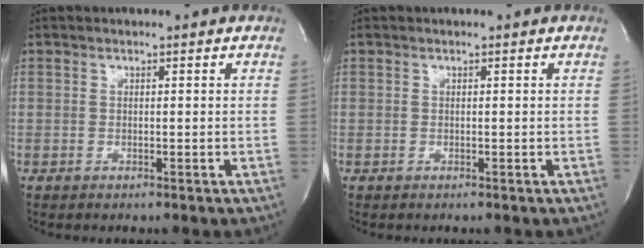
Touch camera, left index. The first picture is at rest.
{"total": 0.0}